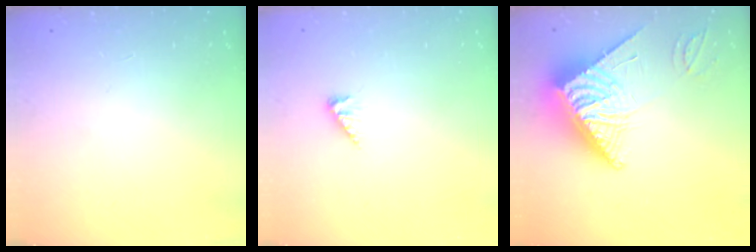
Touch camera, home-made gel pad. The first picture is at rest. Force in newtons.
{"total": 4.6, "press": 4.6, "slide": 0.7}
{"total": 12.9, "press": 12.9, "slide": 1.3}